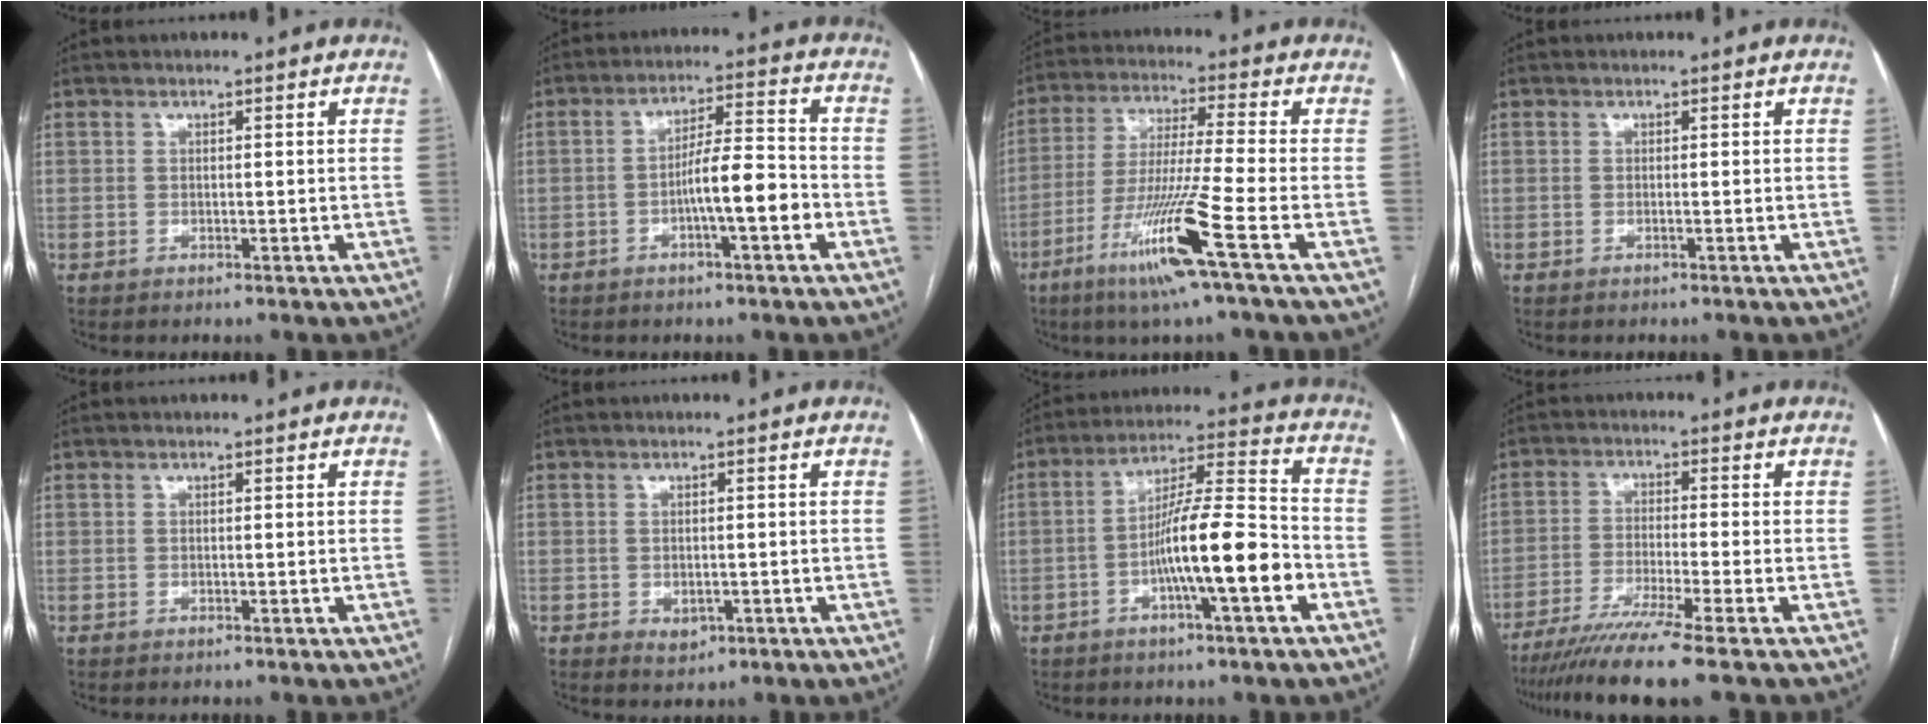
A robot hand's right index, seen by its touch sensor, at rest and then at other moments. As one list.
[{"total": 8.0, "force": [-2.7, 0.9, 7.5], "torque": [-0.127, 0.013, -0.045]}, {"total": 13.2, "force": [-6.3, -1.7, 11.5], "torque": [-0.228, -0.029, -0.121]}, {"total": 0.0}, {"total": 0.0}, {"total": 2.1, "force": [-0.6, 1.6, 1.3], "torque": [-0.015, 0.000, 0.000]}, {"total": 13.1, "force": [-4.3, 0.8, 12.4], "torque": [-0.211, 0.008, -0.074]}, {"total": 10.2, "force": [-7.7, -1.9, 6.4], "torque": [-0.098, -0.030, -0.128]}]